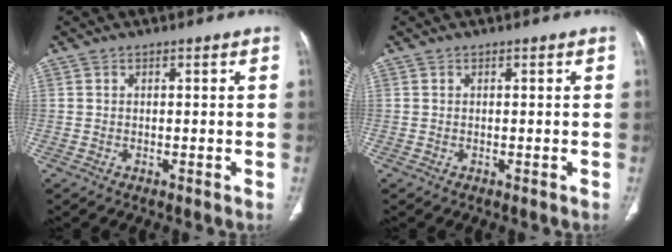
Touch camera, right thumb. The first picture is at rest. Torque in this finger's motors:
{"motor_torque": [0.00, 0.00, -0.01, 0.01, 0.00]}